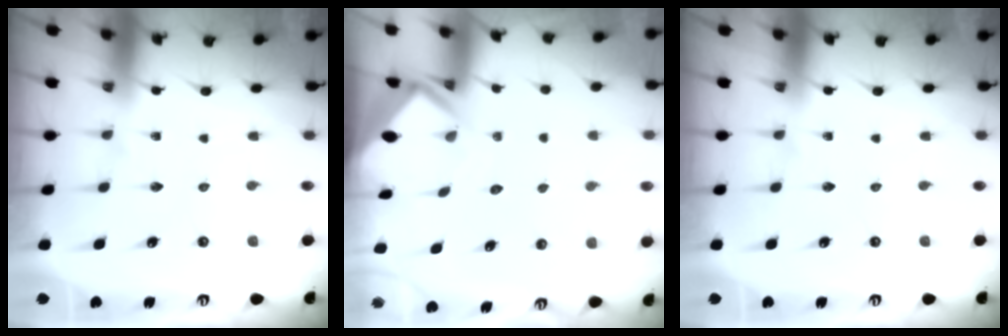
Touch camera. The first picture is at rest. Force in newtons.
{"total": 3.5, "press": 3.4, "slide": 0.3}
{"total": 0.0}